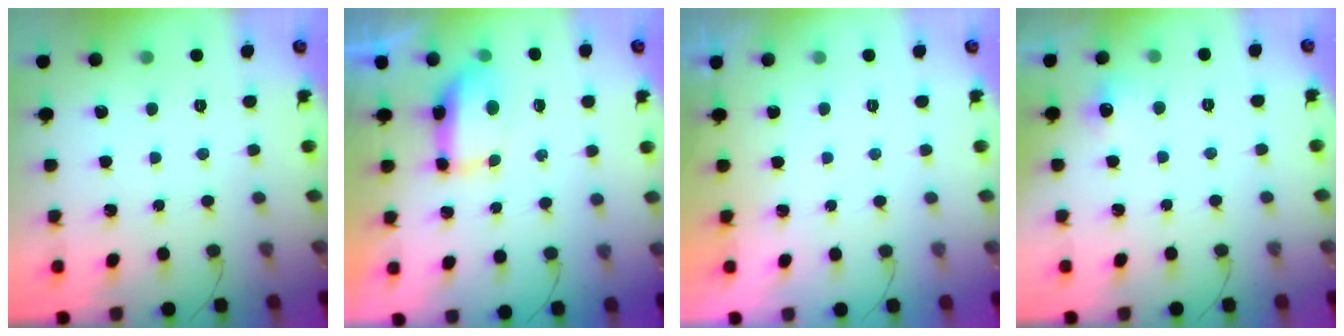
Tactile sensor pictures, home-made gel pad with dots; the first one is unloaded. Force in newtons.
{"total": 11.1, "press": 8.6, "slide": 7.1}
{"total": 1.9, "press": 0.1, "slide": 1.9}
{"total": 5.5, "press": 5.4, "slide": 1.2}